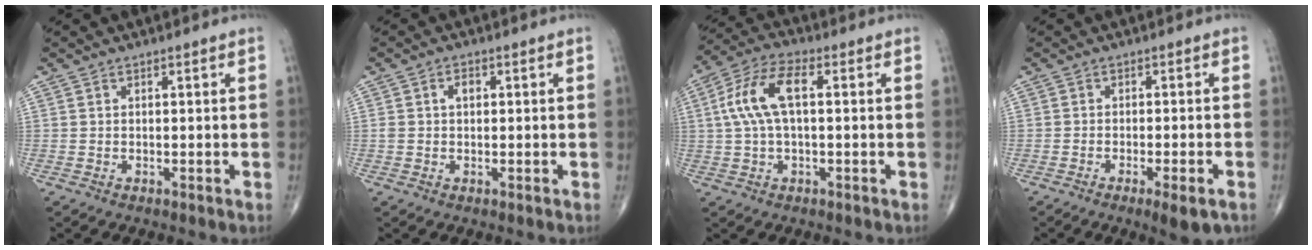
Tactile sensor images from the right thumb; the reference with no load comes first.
{"total": 2.4, "force": [0.5, 1.6, 1.7], "torque": [-0.029, 0.009, 0.010]}
{"total": 10.4, "force": [1.4, 4.7, 9.1], "torque": [-0.198, 0.033, 0.024]}
{"total": 5.3, "force": [-2.9, 1.1, 4.3], "torque": [-0.063, 0.000, -0.040]}